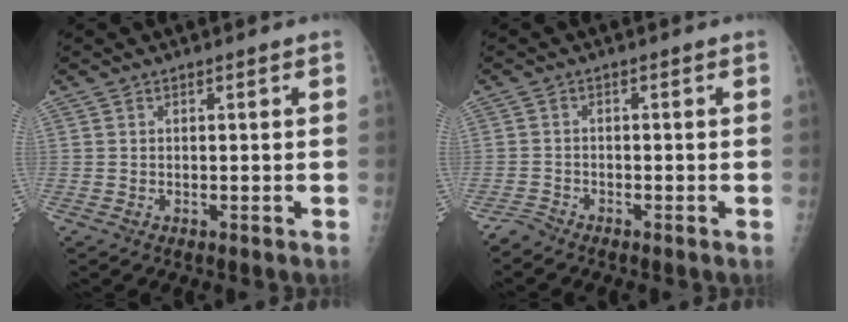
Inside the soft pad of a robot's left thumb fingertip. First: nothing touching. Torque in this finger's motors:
{"motor_torque": [0.06, 0.12, -0.03, 0.02, 0.04]}